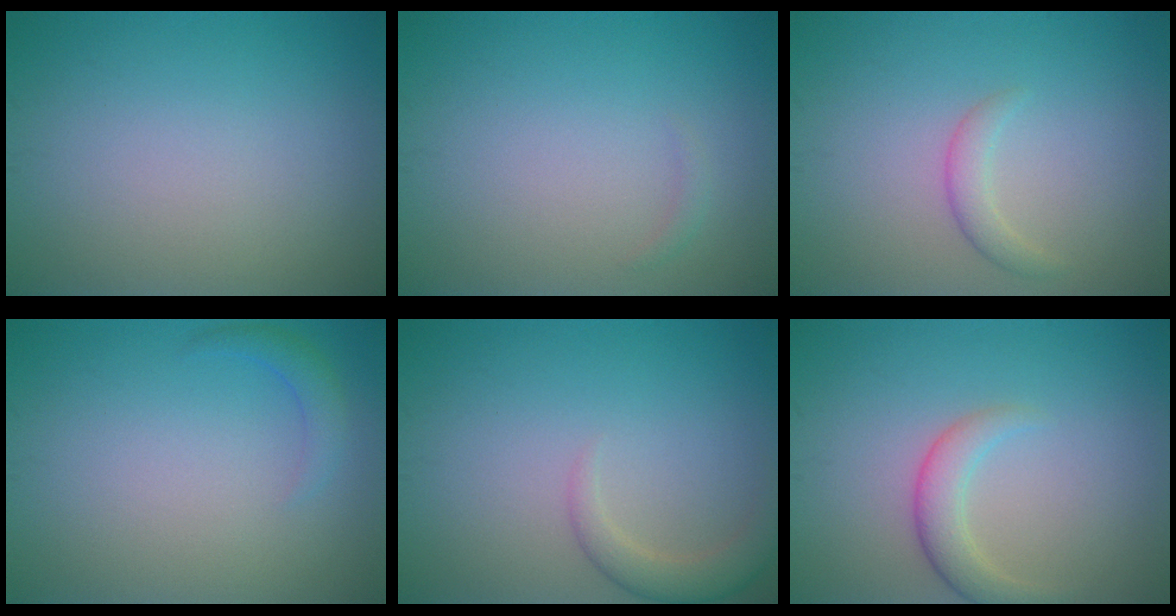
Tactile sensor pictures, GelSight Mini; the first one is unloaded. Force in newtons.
{"total": 0.5, "press": 0.5, "slide": 0.0}
{"total": 1.6, "press": 1.6, "slide": 0.1}
{"total": 1.4, "press": 1.4, "slide": 0.1}
{"total": 2.5, "press": 2.5, "slide": 0.2}
{"total": 2.7, "press": 2.7, "slide": 0.2}